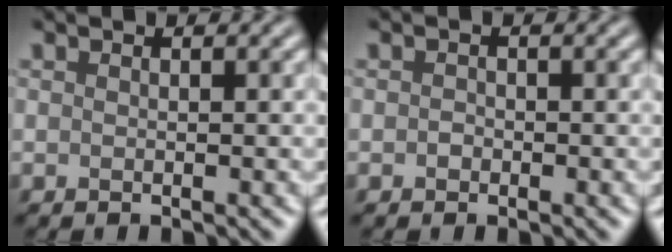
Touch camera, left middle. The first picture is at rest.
{"total": 0.6, "force": [-0.2, 0.5, 0.2], "torque": [-0.002, -0.004, -0.005]}